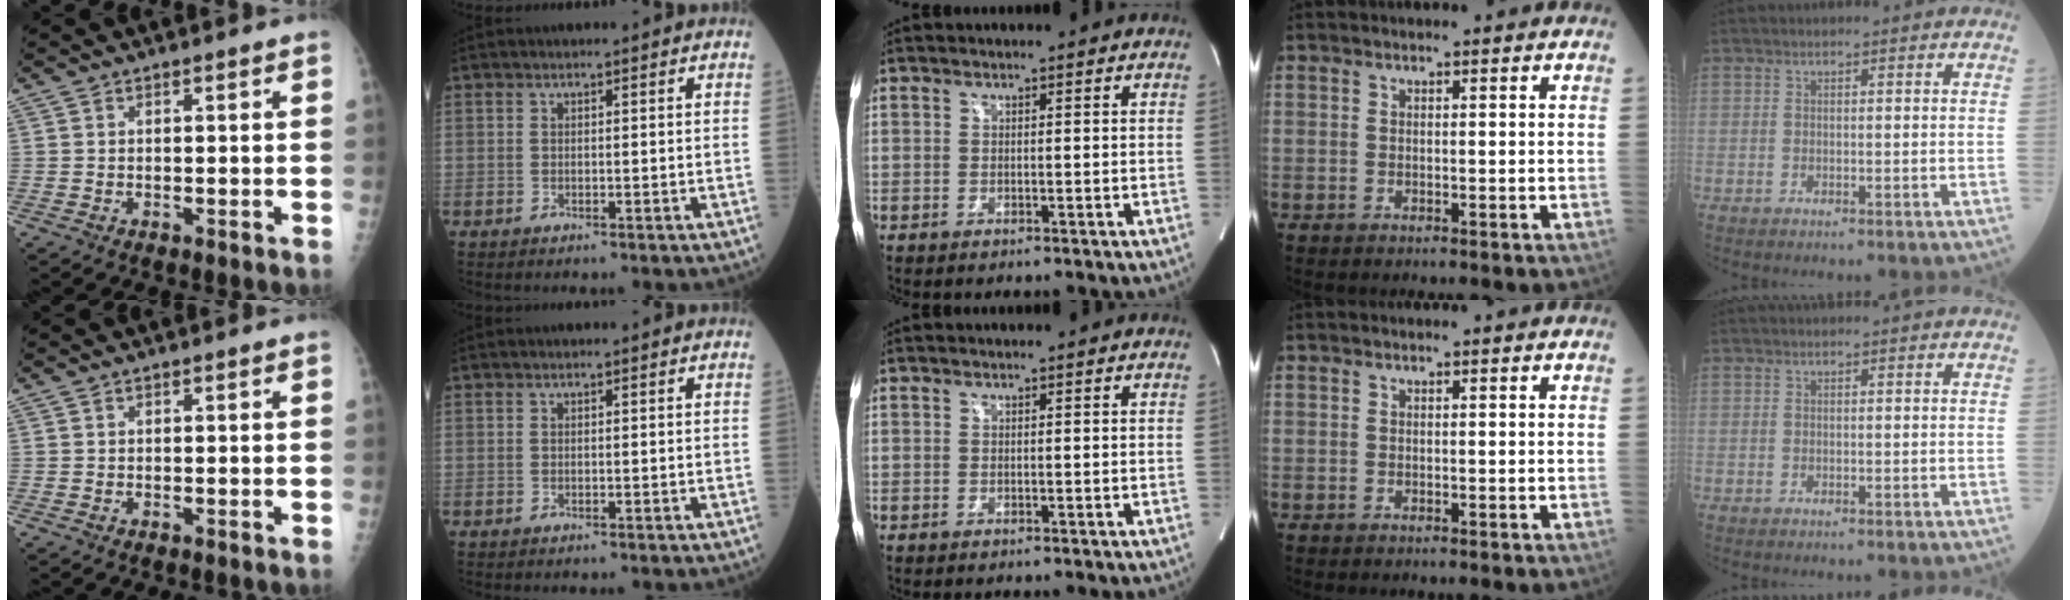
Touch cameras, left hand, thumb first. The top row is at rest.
{}